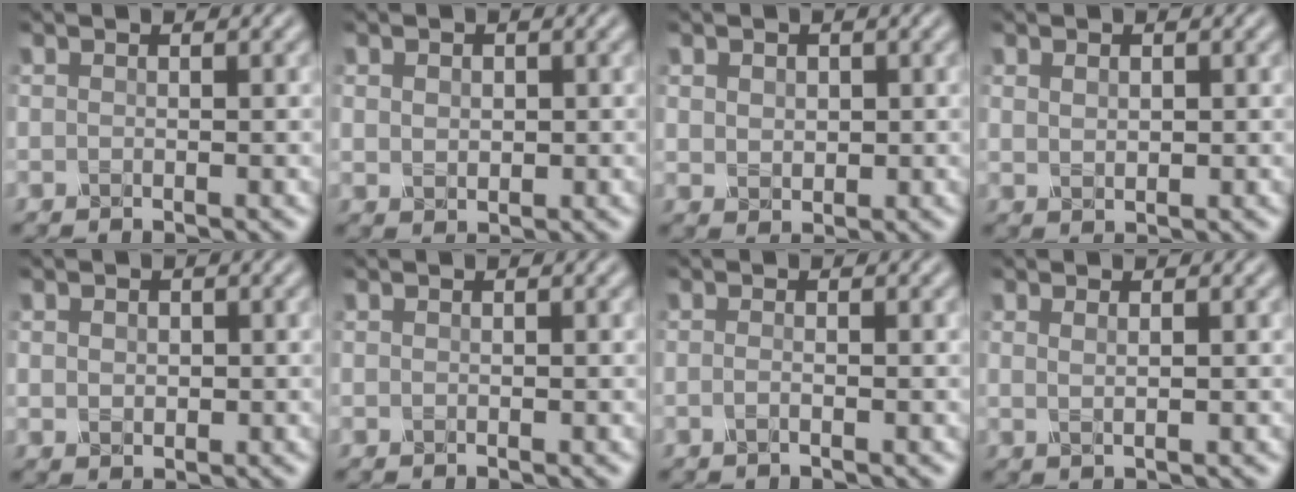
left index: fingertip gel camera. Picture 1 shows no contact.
{"total": 1.4, "force": [0.4, 1.1, 0.9], "torque": [-0.016, -0.002, 0.009]}
{"total": 1.6, "force": [0.6, 1.3, 0.8], "torque": [-0.018, -0.003, 0.014]}
{"total": 1.3, "force": [0.5, 0.8, 0.9], "torque": [-0.018, -0.001, 0.013]}
{"total": 1.2, "force": [0.2, 1.0, 0.7], "torque": [-0.013, -0.002, 0.006]}
{"total": 0.0}
{"total": 0.9, "force": [-0.3, 0.3, 0.8], "torque": [-0.014, -0.004, -0.011]}
{"total": 1.1, "force": [0.5, 0.4, 0.9], "torque": [-0.014, 0.000, 0.007]}